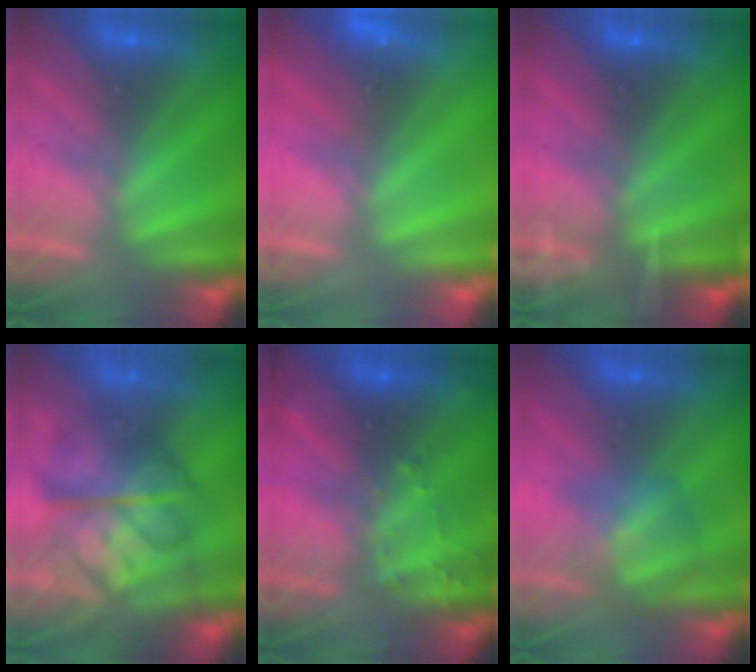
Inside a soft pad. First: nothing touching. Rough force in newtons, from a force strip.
{"total": 2.4}
{"total": 7.8}
{"total": 9.9}
{"total": 3.0}
{"total": 3.0}